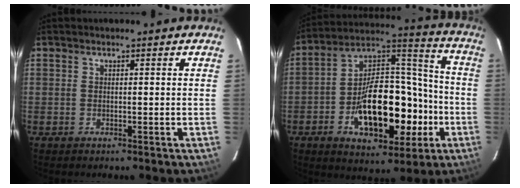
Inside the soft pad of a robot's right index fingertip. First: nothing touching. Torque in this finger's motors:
{"motor_torque": [1.29, -0.85, 1.06, 0.21]}